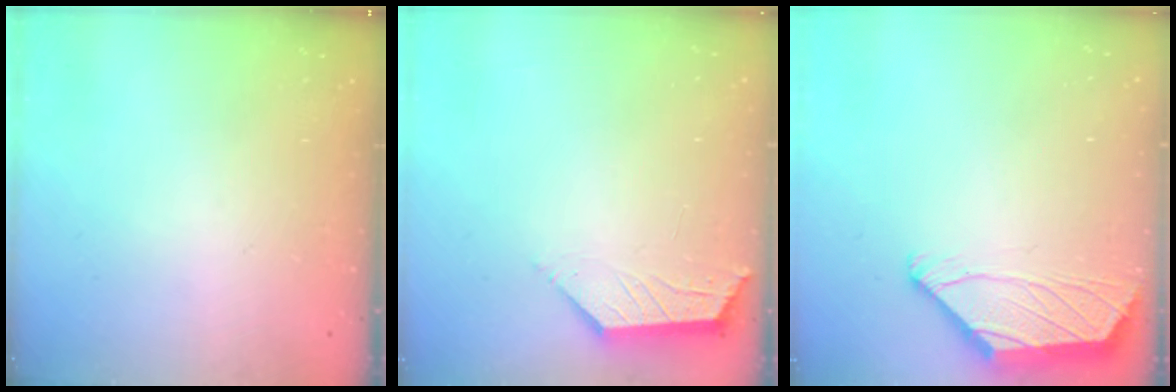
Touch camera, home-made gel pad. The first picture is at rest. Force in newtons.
{"total": 2.3, "press": 2.3, "slide": 0.4}
{"total": 1.7, "press": 1.5, "slide": 0.7}